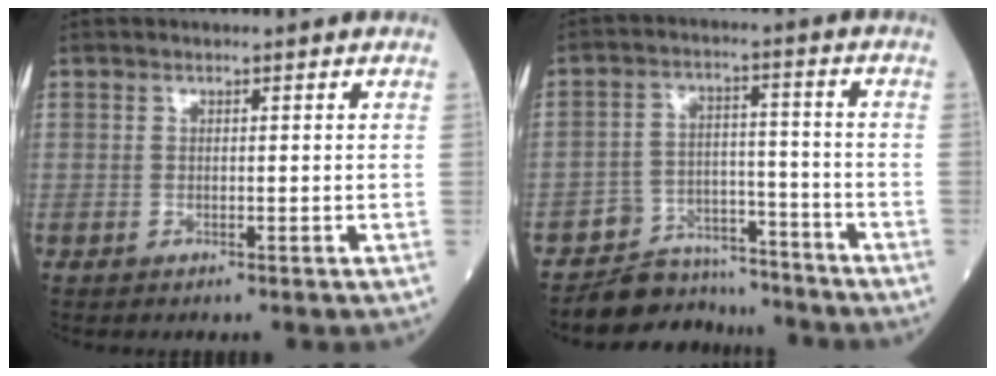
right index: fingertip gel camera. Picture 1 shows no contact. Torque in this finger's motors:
{"motor_torque": [0.18, -0.14, 0.11, 0.01]}